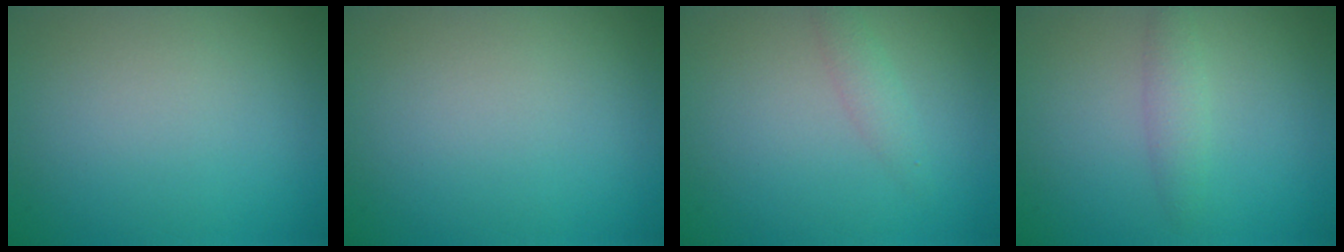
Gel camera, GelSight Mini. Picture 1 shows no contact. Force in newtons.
{"total": 0.0}
{"total": 1.3, "press": 1.3, "slide": 0.1}
{"total": 1.5, "press": 1.5, "slide": 0.0}